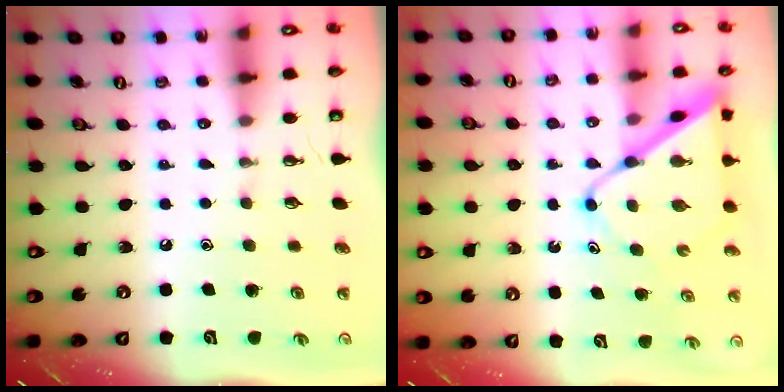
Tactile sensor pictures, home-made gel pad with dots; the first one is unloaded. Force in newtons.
{"total": 10.7, "press": 10.7, "slide": 0.9}